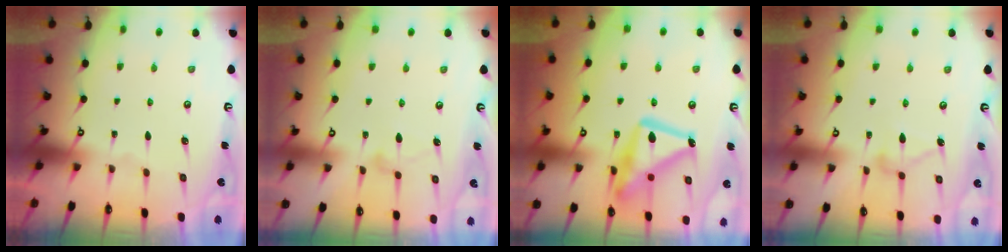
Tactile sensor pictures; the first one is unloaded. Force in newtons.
{"total": 8.8, "press": 8.8, "slide": 0.5}
{"total": 19.6, "press": 19.6, "slide": 1.5}
{"total": 11.8, "press": 11.8, "slide": 0.5}